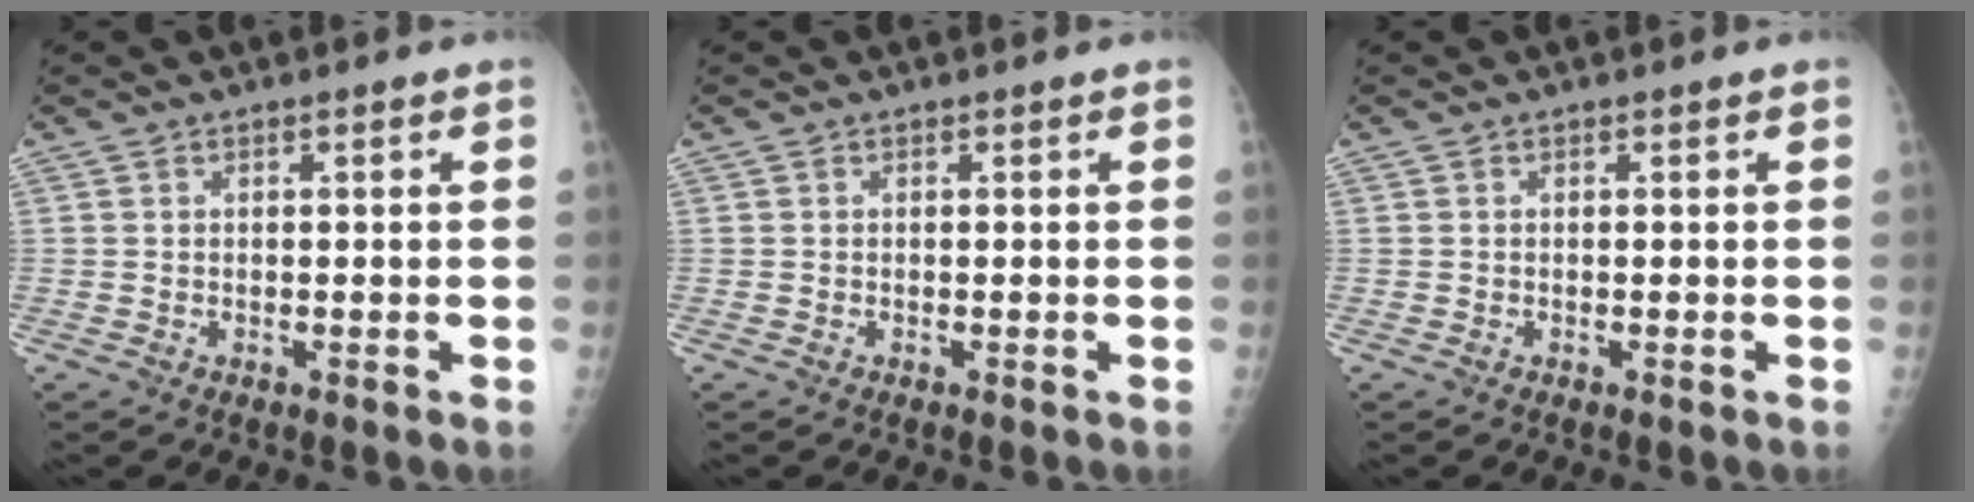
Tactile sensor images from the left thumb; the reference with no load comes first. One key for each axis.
{"total": 0.0}
{"total": 0.0}